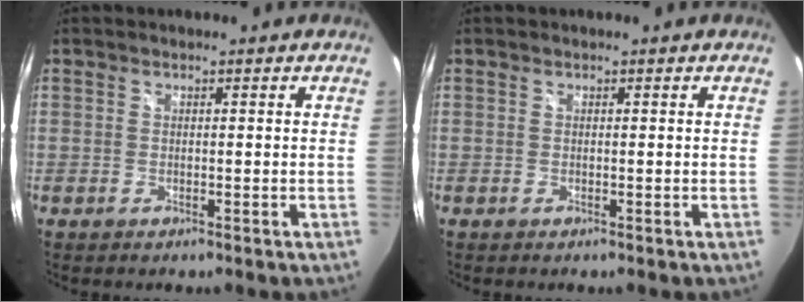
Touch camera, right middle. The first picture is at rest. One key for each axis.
{"total": 0.0}